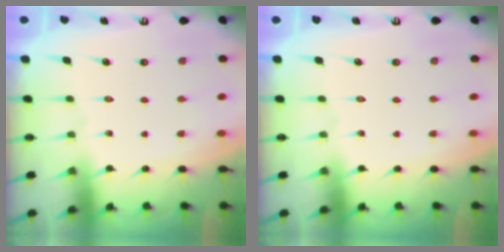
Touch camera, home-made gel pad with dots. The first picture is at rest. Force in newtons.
{"total": 0.0}